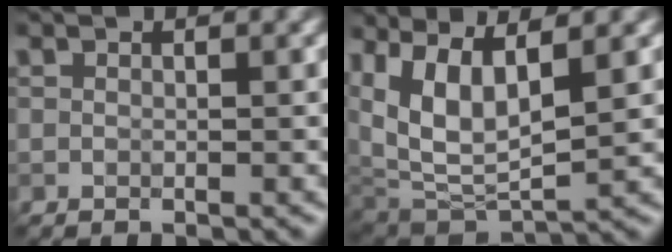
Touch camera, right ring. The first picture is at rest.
{"total": 7.3, "force": [3.2, 3.3, 5.7], "torque": [-0.120, -0.008, 0.065]}